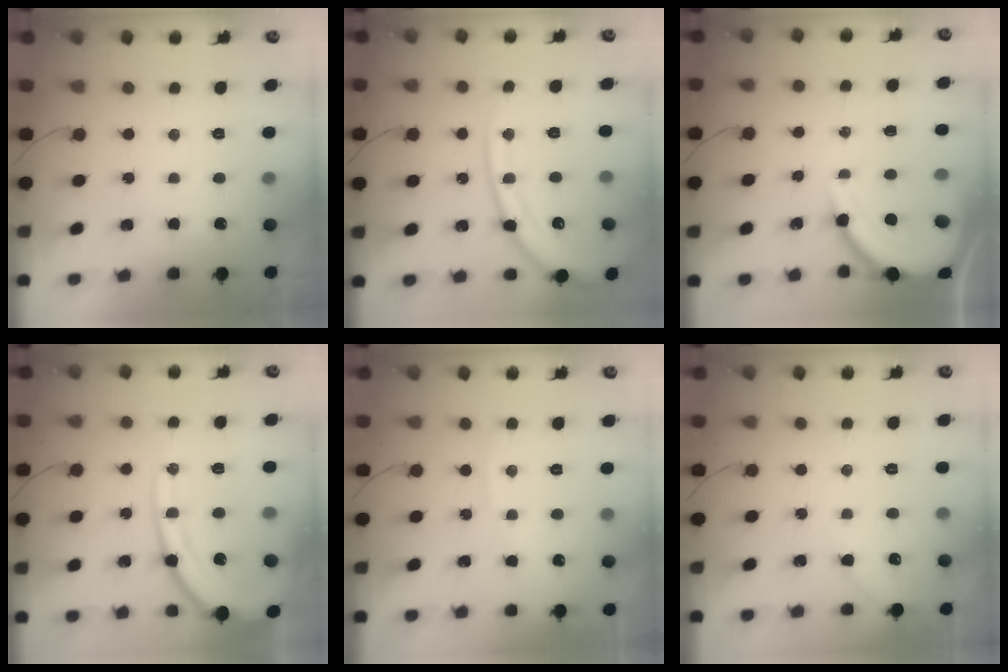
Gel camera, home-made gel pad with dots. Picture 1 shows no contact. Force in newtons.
{"total": 16.0, "press": 15.9, "slide": 2.0}
{"total": 11.5, "press": 11.5, "slide": 1.1}
{"total": 17.2, "press": 17.1, "slide": 1.9}
{"total": 2.6, "press": 2.6, "slide": 0.3}
{"total": 3.0, "press": 3.0, "slide": 0.5}